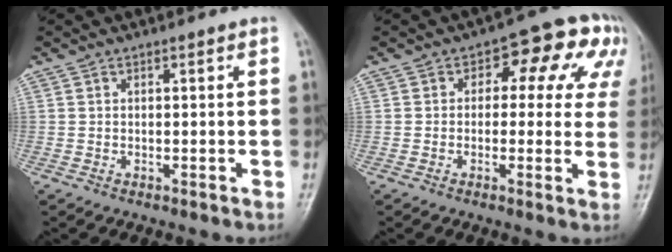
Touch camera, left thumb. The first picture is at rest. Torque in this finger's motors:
{"motor_torque": [0.16, 0.44, 0.31, 0.43, 0.08]}